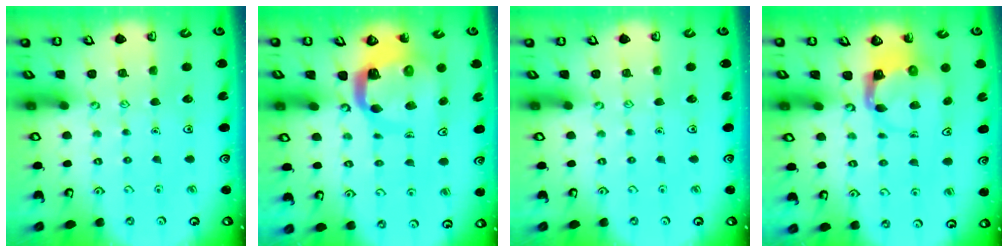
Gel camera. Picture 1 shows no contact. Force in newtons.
{"total": 9.4, "press": 9.4, "slide": 1.3}
{"total": 0.0}
{"total": 4.0, "press": 3.9, "slide": 0.6}